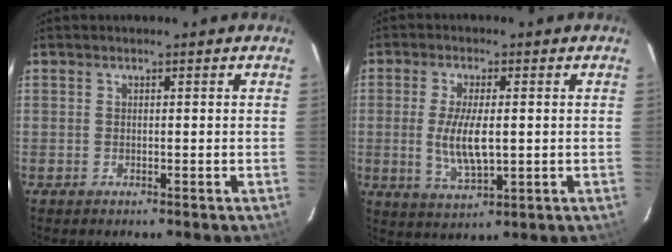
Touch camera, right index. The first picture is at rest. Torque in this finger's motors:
{"motor_torque": [0.27, 0.03, 0.25, 0.11]}